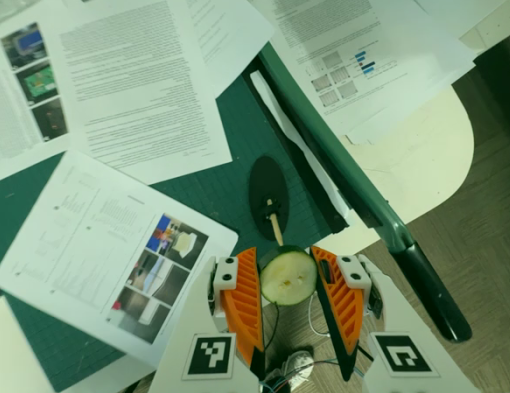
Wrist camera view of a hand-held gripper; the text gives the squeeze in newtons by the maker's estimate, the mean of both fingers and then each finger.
{"total": 11.1, "left": 11.3, "right": 10.9}